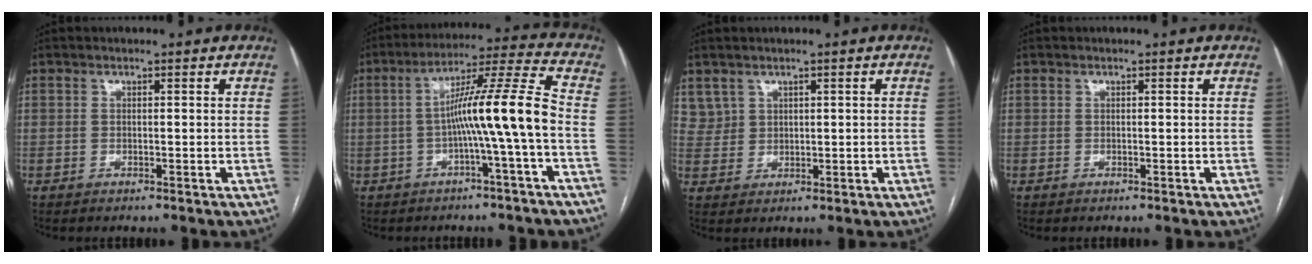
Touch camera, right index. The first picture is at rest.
{"total": 10.6, "force": [-2.2, -1.4, 10.2], "torque": [-0.167, 0.026, -0.036]}
{"total": 3.3, "force": [2.1, 2.6, 0.1], "torque": [0.005, 0.009, 0.048]}
{"total": 0.0}